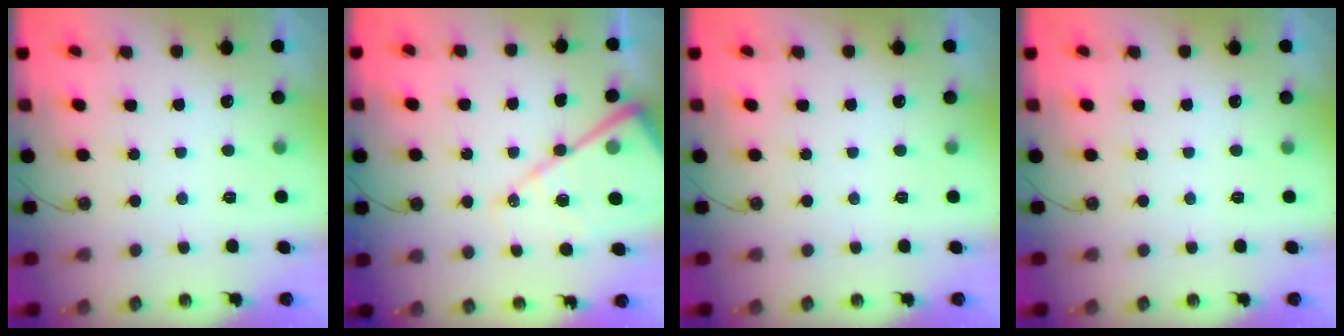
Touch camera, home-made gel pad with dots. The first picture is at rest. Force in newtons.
{"total": 15.5, "press": 15.4, "slide": 1.5}
{"total": 0.0}
{"total": 0.0}